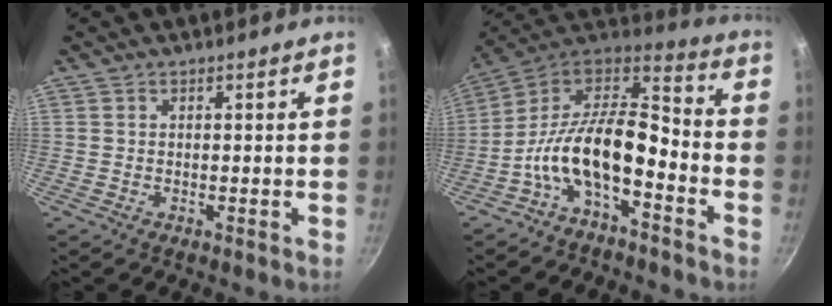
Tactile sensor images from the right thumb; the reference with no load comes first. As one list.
[{"total": 15.5, "force": [-5.7, 6.7, 12.8], "torque": [-0.215, 0.091, -0.109]}]